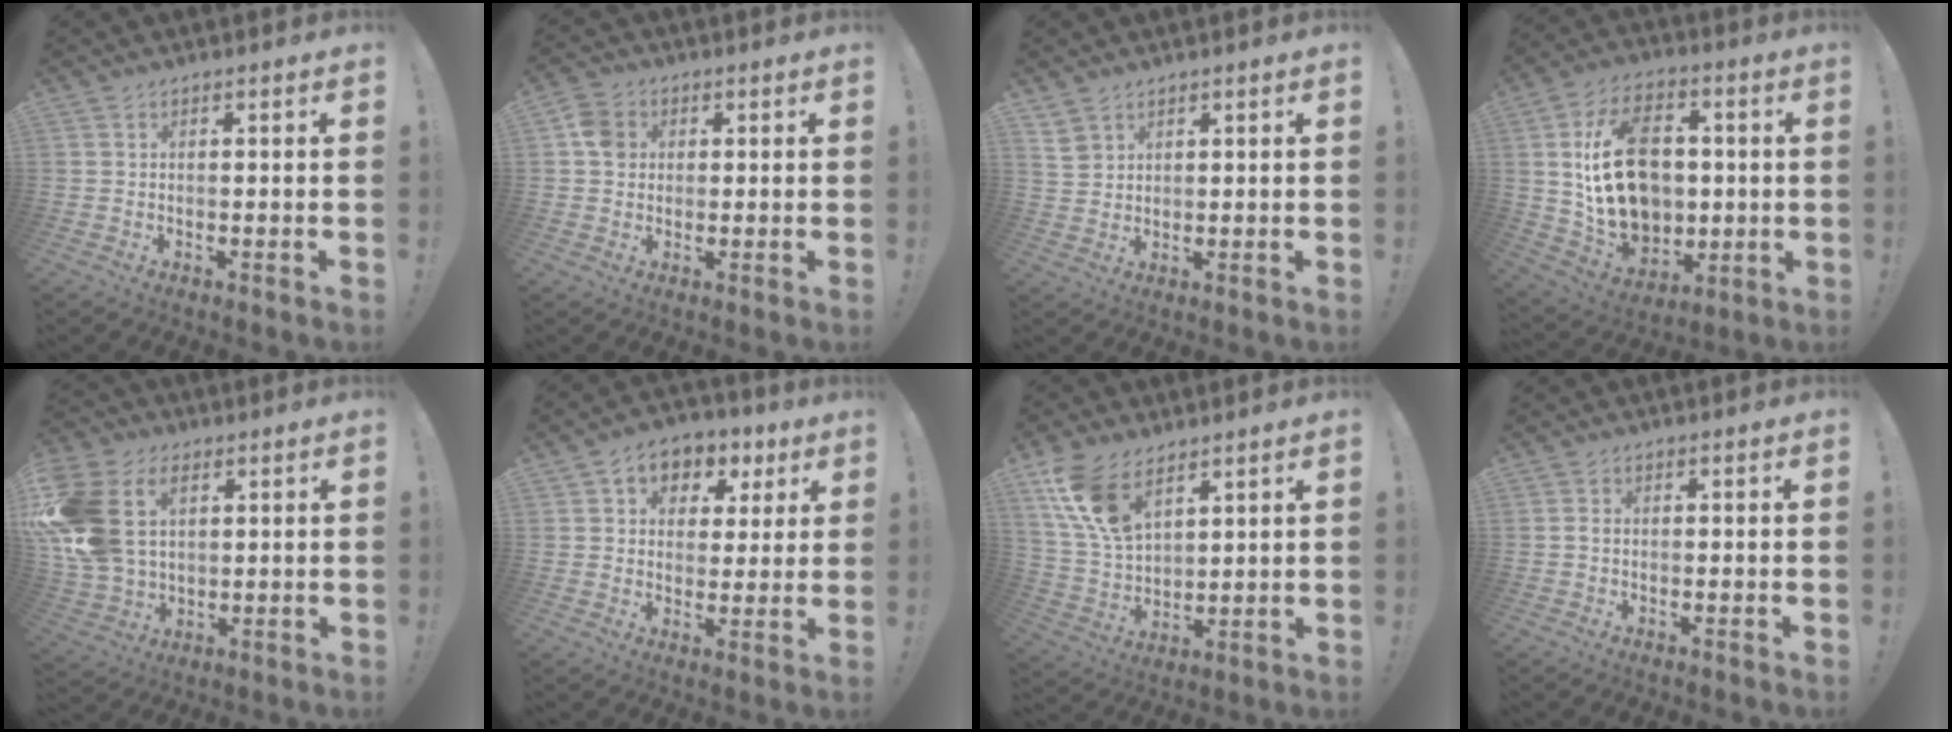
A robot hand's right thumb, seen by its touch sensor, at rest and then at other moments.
{"total": 6.1, "force": [1.0, 5.2, 2.9], "torque": [-0.029, 0.006, 0.020]}
{"total": 2.6, "force": [2.0, 1.7, 0.3], "torque": [-0.002, -0.012, 0.037]}
{"total": 22.3, "force": [2.0, 16.5, 14.9], "torque": [-0.258, -0.001, 0.045]}
{"total": 18.6, "force": [5.3, 13.2, 11.9], "torque": [-0.247, -0.014, 0.102]}
{"total": 7.9, "force": [3.0, 6.6, 3.0], "torque": [-0.033, -0.015, 0.059]}
{"total": 13.8, "force": [8.5, 7.2, 8.2], "torque": [-0.176, -0.037, 0.165]}
{"total": 0.9, "force": [-0.2, 0.7, 0.6], "torque": [-0.014, 0.004, -0.004]}